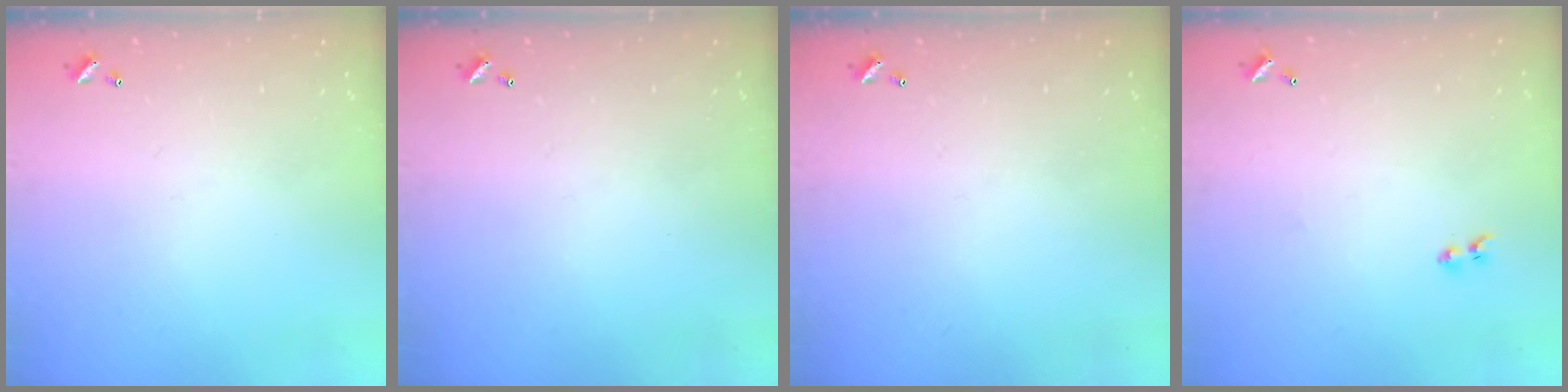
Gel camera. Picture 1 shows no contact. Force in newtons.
{"total": 0.0}
{"total": 0.0}
{"total": 2.0, "press": 1.7, "slide": 1.0}